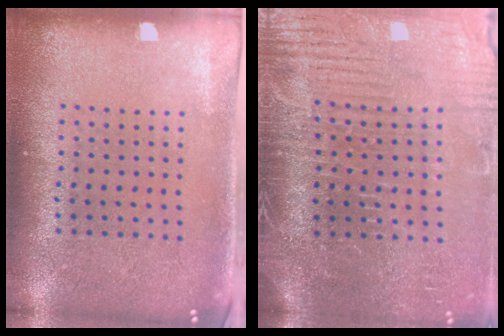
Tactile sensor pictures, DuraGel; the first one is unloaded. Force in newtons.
{"total": 4.2, "press": 3.9, "slide": 1.6}